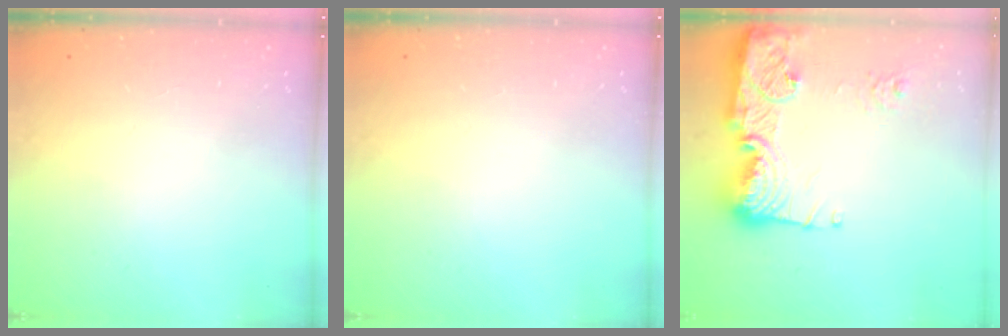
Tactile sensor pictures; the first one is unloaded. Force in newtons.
{"total": 0.0}
{"total": 18.9, "press": 18.8, "slide": 1.7}